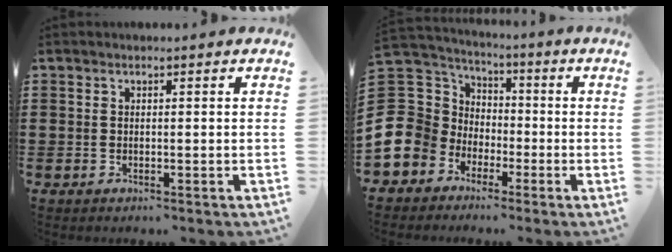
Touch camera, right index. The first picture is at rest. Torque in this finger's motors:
{"motor_torque": [-0.03, 0.02, -1.05, -0.21]}